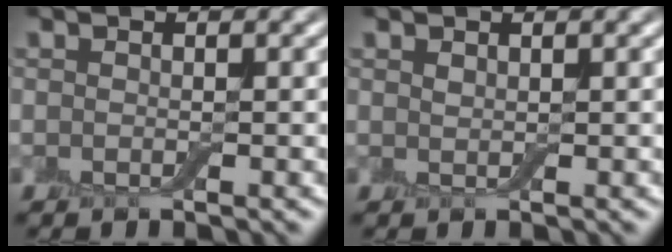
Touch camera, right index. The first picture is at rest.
{"total": 0.5, "force": [0.5, 0.2, 0.2], "torque": [-0.007, -0.001, 0.011]}